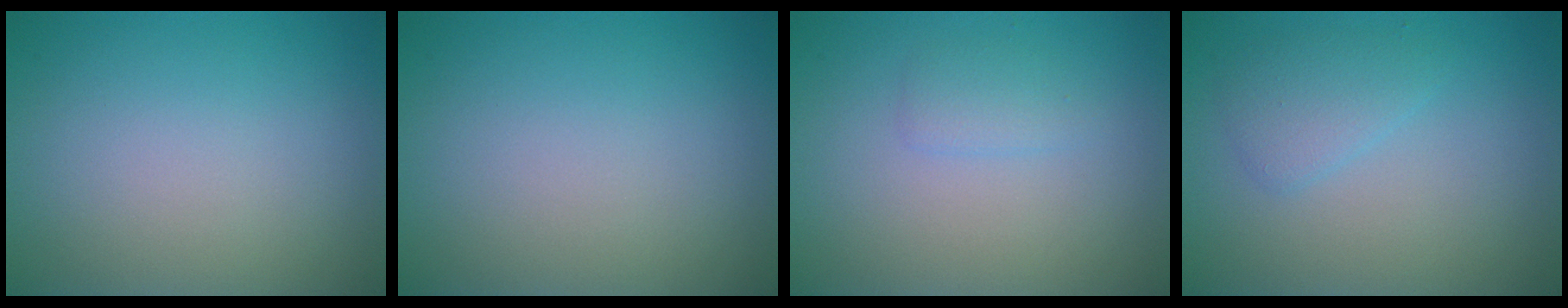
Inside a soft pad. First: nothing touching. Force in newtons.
{"total": 0.0}
{"total": 1.2, "press": 1.2, "slide": 0.0}
{"total": 1.9, "press": 1.9, "slide": 0.1}